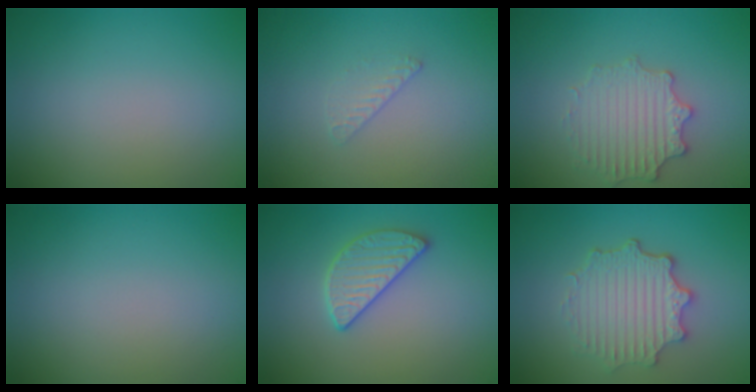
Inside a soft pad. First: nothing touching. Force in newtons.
{"total": 0.6, "press": 0.3, "slide": 0.5}
{"total": 2.9, "press": 2.9, "slide": 0.6}
{"total": 0.0}
{"total": 2.8, "press": 2.7, "slide": 0.7}
{"total": 4.9, "press": 3.7, "slide": 3.1}